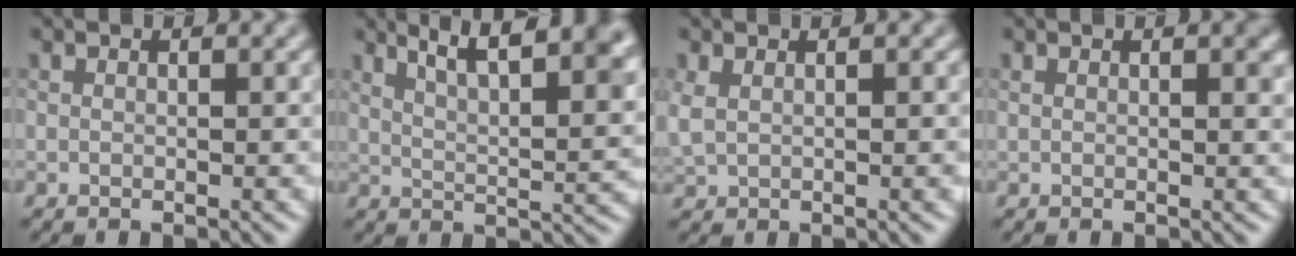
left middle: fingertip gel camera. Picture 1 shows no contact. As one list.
[{"total": 9.9, "force": [6.2, 3.1, 7.1], "torque": [-0.078, 0.021, 0.083]}, {"total": 2.3, "force": [0.5, 1.3, 1.8], "torque": [-0.038, 0.003, 0.022]}, {"total": 1.8, "force": [0.8, 0.8, 1.4], "torque": [-0.006, 0.002, 0.013]}]